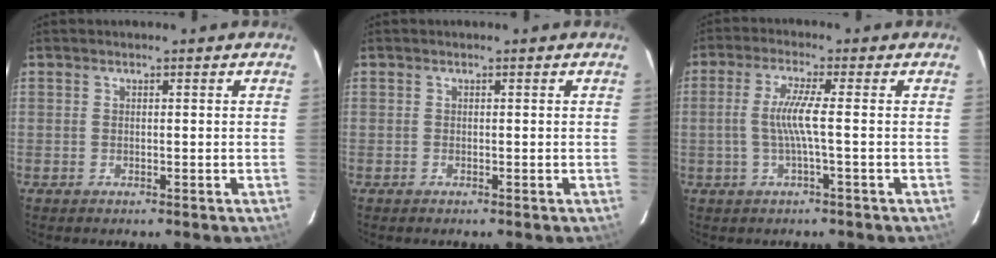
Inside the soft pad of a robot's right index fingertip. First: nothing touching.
{"total": 0.0}
{"total": 5.4, "force": [-0.7, -0.5, 5.3], "torque": [-0.113, -0.001, -0.010]}